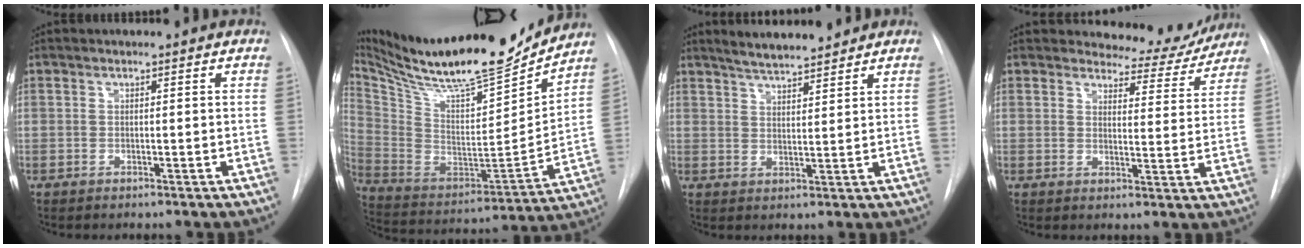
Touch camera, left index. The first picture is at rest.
{"total": 25.7, "force": [22.9, 3.0, 11.2], "torque": [-0.220, -0.043, 0.366]}
{"total": 7.4, "force": [6.7, 1.0, 2.9], "torque": [-0.049, 0.011, 0.109]}
{"total": 8.1, "force": [7.8, 2.2, 0.0], "torque": [0.012, -0.026, 0.087]}